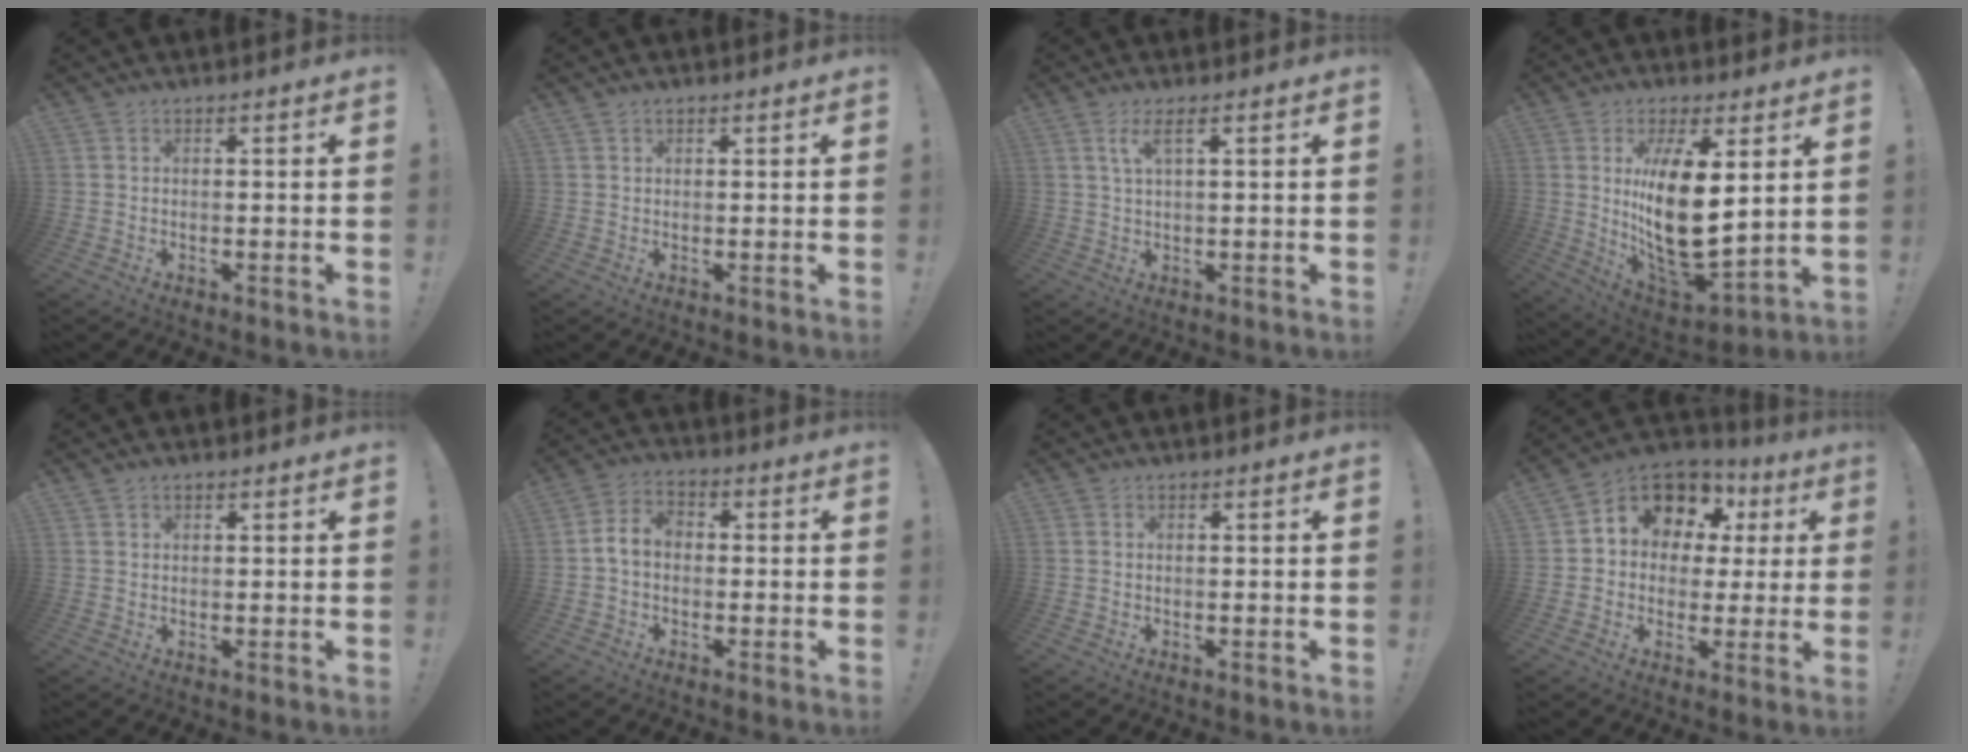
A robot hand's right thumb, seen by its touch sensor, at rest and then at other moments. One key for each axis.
{"total": 0.8, "fx": 0.7, "fy": 0.5, "fz": 0.1, "tx": -0.001, "ty": 0.000, "tz": 0.013}
{"total": 4.2, "fx": 2.1, "fy": 0.8, "fz": 3.6, "tx": -0.065, "ty": -0.002, "tz": 0.034}
{"total": 18.4, "fx": 4.7, "fy": 8.4, "fz": 15.7, "tx": -0.291, "ty": -0.055, "tz": 0.085}
{"total": 1.1, "fx": 0.9, "fy": 0.6, "fz": 0.3, "tx": -0.005, "ty": -0.001, "tz": 0.016}
{"total": 6.8, "fx": -0.7, "fy": 4.7, "fz": 4.9, "tx": -0.091, "ty": 0.012, "tz": -0.013}
{"total": 0.0}
{"total": 11.2, "fx": 5.3, "fy": 8.4, "fz": 5.1, "tx": -0.078, "ty": -0.037, "tz": 0.100}